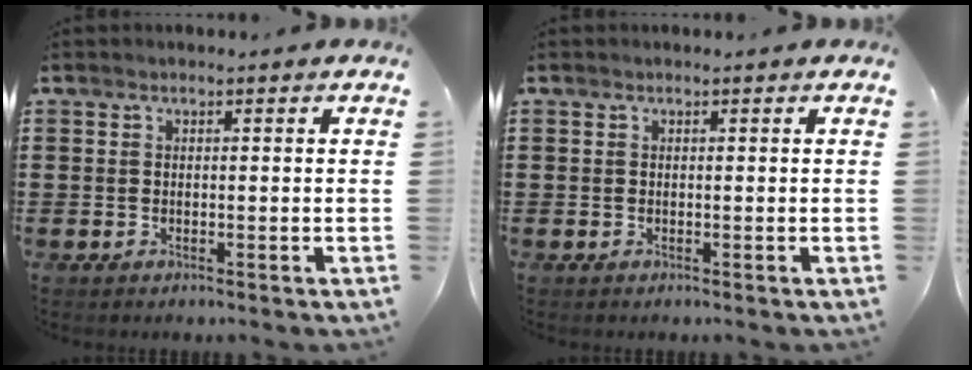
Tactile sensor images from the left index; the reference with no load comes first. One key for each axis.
{"total": 0.0}